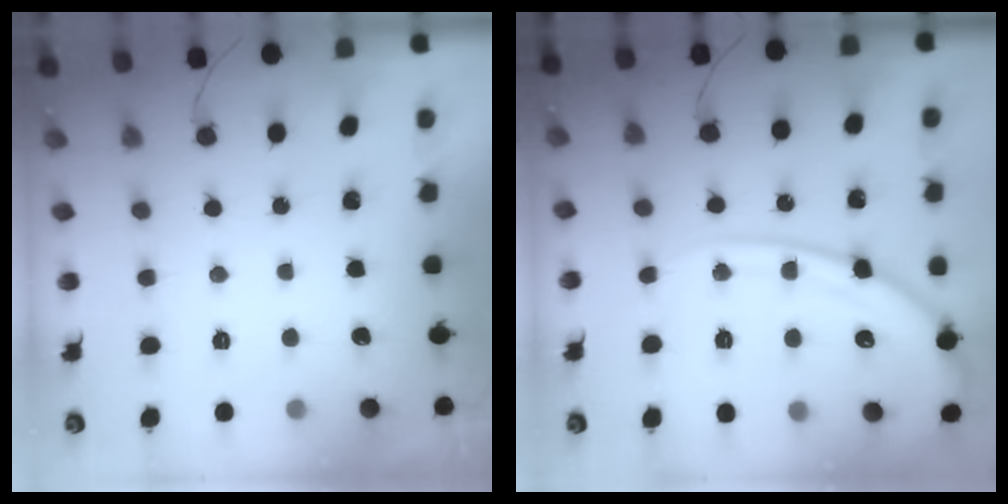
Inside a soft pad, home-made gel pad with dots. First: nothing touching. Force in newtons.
{"total": 16.0, "press": 15.9, "slide": 2.0}